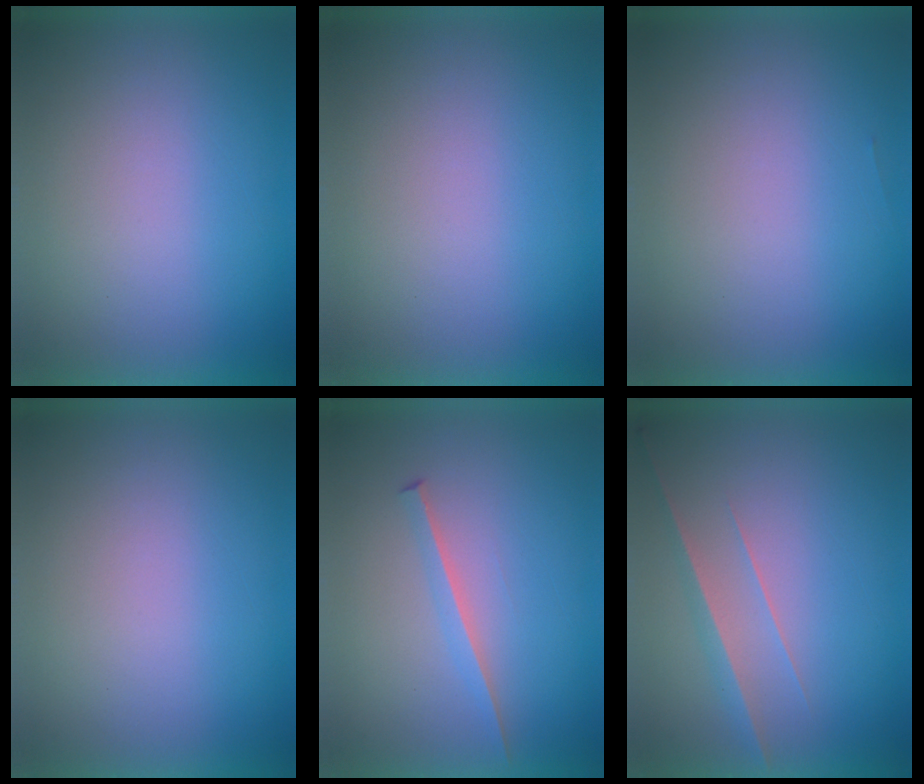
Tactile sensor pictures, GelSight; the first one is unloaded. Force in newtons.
{"total": 0.0}
{"total": 1.2}
{"total": 0.0}
{"total": 1.6}
{"total": 2.9}